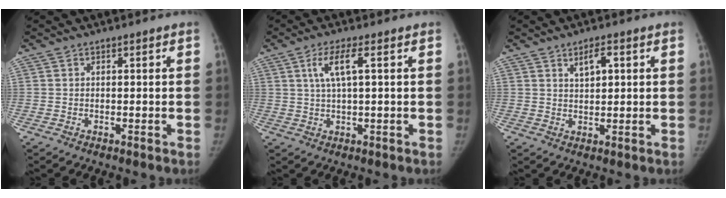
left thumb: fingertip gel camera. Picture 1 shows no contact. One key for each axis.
{"total": 5.2, "fx": 1.6, "fy": 1.0, "fz": 4.8, "tx": -0.110, "ty": 0.007, "tz": 0.034}
{"total": 3.6, "fx": 1.6, "fy": 1.5, "fz": 2.8, "tx": -0.041, "ty": -0.004, "tz": 0.028}